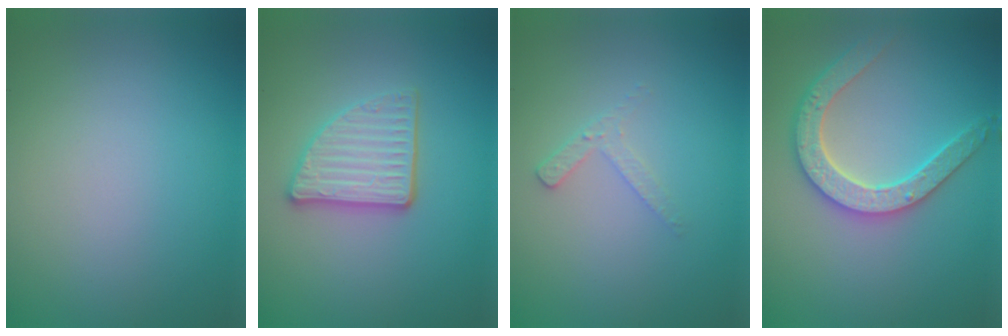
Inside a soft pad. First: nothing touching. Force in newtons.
{"total": 3.5, "press": 3.0, "slide": 1.7}
{"total": 1.6, "press": 1.5, "slide": 0.4}
{"total": 4.0, "press": 3.9, "slide": 0.9}